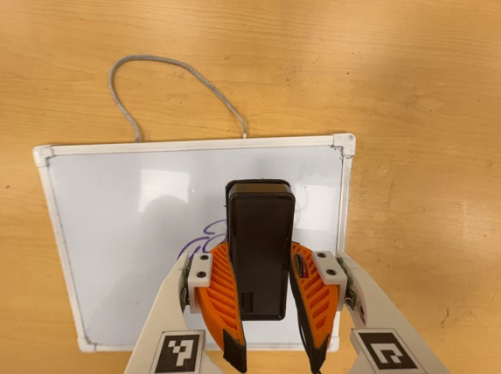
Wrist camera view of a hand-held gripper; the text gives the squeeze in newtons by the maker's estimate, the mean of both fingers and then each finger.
{"total": 10.7, "left": 7.8, "right": 13.5}